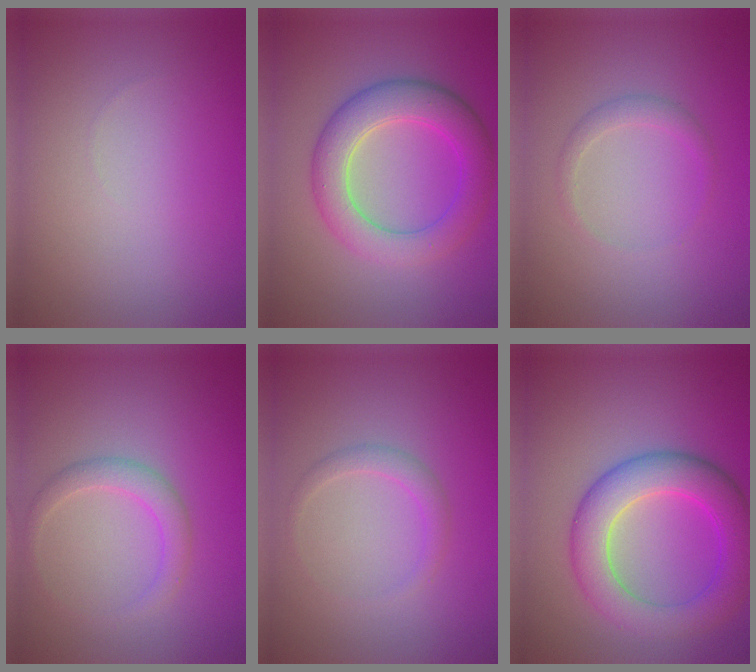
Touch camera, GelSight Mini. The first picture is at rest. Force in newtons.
{"total": 5.8, "press": 5.8, "slide": 0.2}
{"total": 1.4, "press": 1.4, "slide": 0.1}
{"total": 2.2, "press": 2.2, "slide": 0.1}
{"total": 1.5, "press": 1.5, "slide": 0.2}
{"total": 6.5, "press": 6.5, "slide": 0.3}